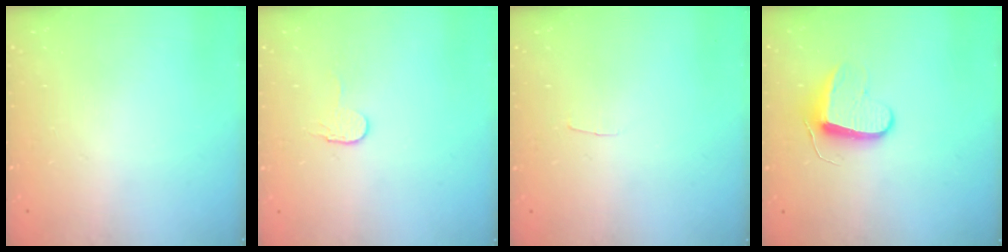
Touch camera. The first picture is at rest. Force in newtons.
{"total": 3.5, "press": 3.5, "slide": 0.2}
{"total": 2.0, "press": 2.0, "slide": 0.2}
{"total": 9.3, "press": 9.3, "slide": 0.6}